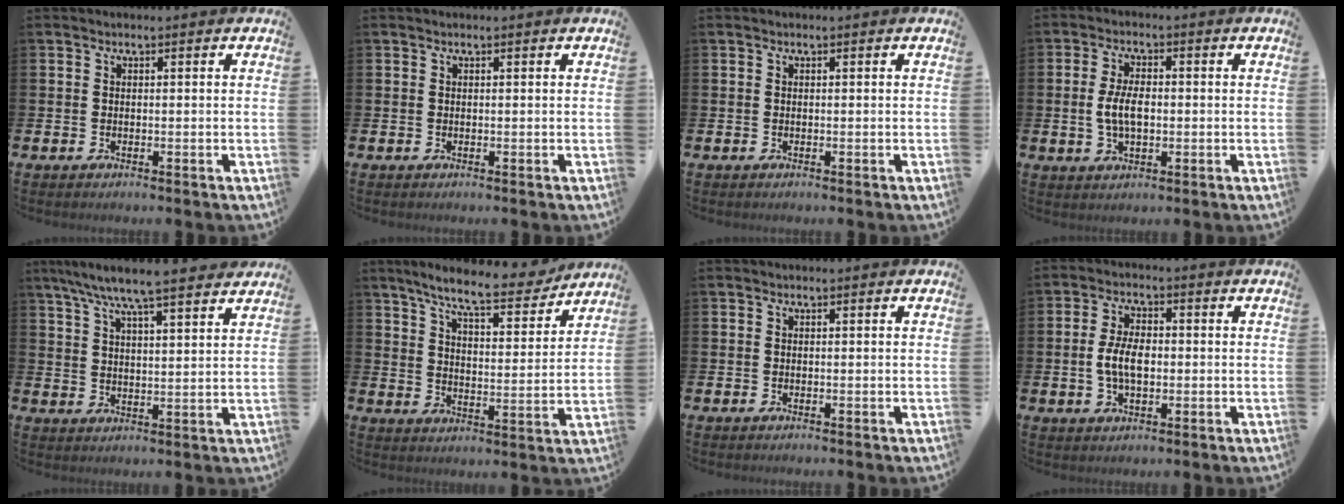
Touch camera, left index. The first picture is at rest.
{"total": 0.0}
{"total": 0.0}
{"total": 4.8, "force": [-0.1, 2.5, 4.1], "torque": [-0.070, -0.001, -0.009]}
{"total": 7.9, "force": [7.2, 0.5, 3.1], "torque": [-0.079, -0.032, 0.128]}
{"total": 8.8, "force": [7.9, 1.4, 3.6], "torque": [-0.081, -0.046, 0.134]}
{"total": 0.0}
{"total": 5.1, "force": [-0.3, 2.8, 4.3], "torque": [-0.073, 0.001, -0.012]}